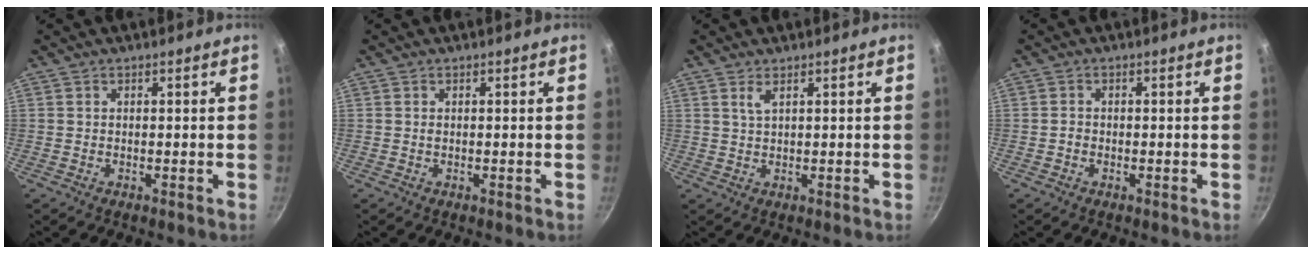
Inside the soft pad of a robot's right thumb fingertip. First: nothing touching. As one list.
[{"total": 0.7, "force": [0.1, 0.4, 0.5], "torque": [-0.010, 0.000, 0.002]}, {"total": 1.9, "force": [1.0, 0.6, 1.5], "torque": [-0.029, -0.006, 0.022]}, {"total": 1.1, "force": [-0.4, 0.9, 0.4], "torque": [-0.004, 0.004, -0.007]}]